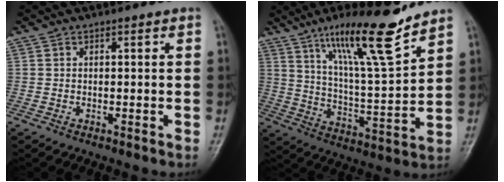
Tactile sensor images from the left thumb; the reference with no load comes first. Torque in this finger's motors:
{"motor_torque": [0.44, 0.31, 1.49, -1.28, 0.30]}